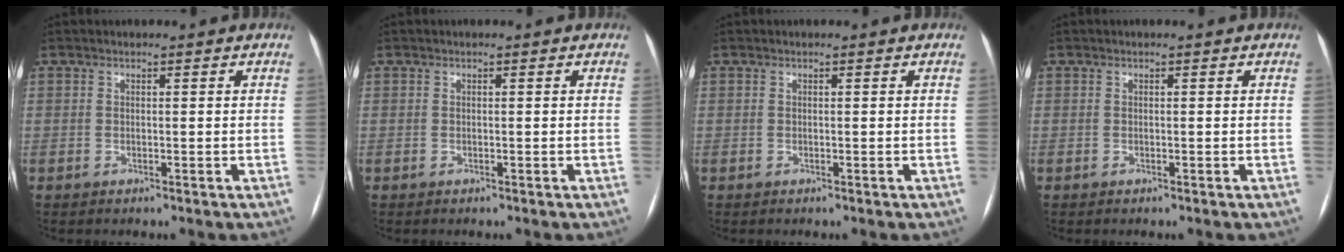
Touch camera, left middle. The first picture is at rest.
{"total": 0.0}
{"total": 0.0}
{"total": 0.0}